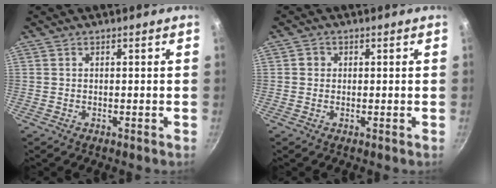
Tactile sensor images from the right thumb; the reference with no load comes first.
{"total": 1.6, "force": [0.1, 1.5, 0.5], "torque": [-0.001, 0.004, -0.001]}